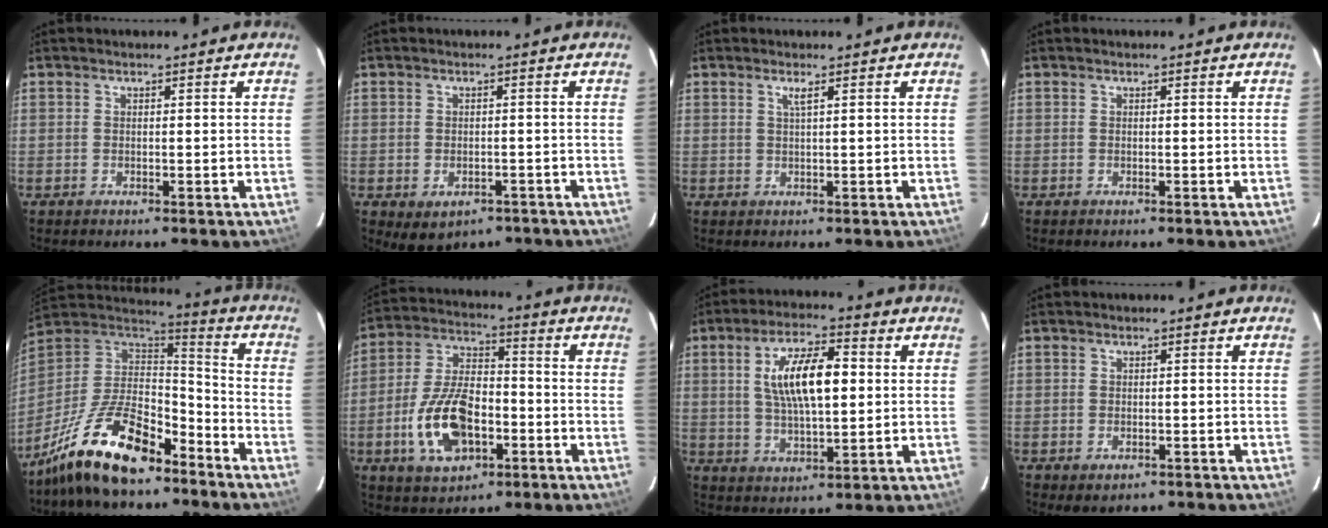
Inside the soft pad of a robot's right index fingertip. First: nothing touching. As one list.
[{"total": 6.1, "force": [-3.6, 4.0, 2.9], "torque": [-0.053, -0.008, -0.034]}, {"total": 1.2, "force": [0.6, -0.3, 1.1], "torque": [-0.020, 0.000, 0.010]}, {"total": 0.0}, {"total": 20.6, "force": [-14.0, 8.2, 12.7], "torque": [-0.255, -0.004, -0.246]}, {"total": 15.2, "force": [-5.2, 8.3, 11.6], "torque": [-0.241, 0.009, -0.085]}, {"total": 12.2, "force": [2.0, 4.5, 11.1], "torque": [-0.200, 0.010, 0.039]}, {"total": 2.6, "force": [-1.2, 1.8, 1.4], "torque": [-0.026, -0.006, -0.012]}]